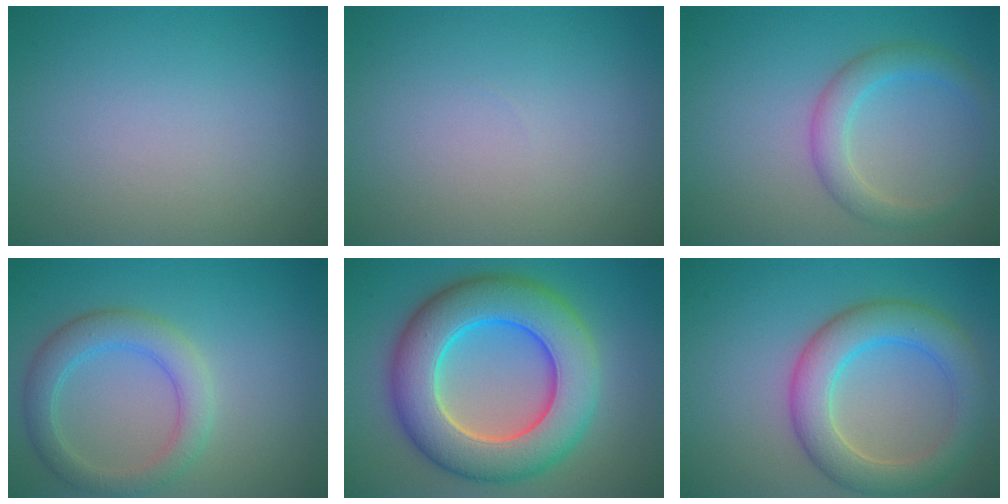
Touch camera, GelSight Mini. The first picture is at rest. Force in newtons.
{"total": 0.0}
{"total": 3.0, "press": 3.0, "slide": 0.1}
{"total": 3.8, "press": 3.8, "slide": 0.2}
{"total": 11.3, "press": 11.3, "slide": 0.3}
{"total": 6.0, "press": 6.0, "slide": 0.3}